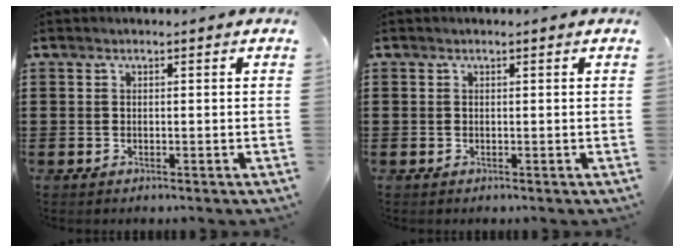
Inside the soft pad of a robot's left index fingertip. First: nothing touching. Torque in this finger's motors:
{"motor_torque": [2.14, 0.00, -0.41, -0.11]}